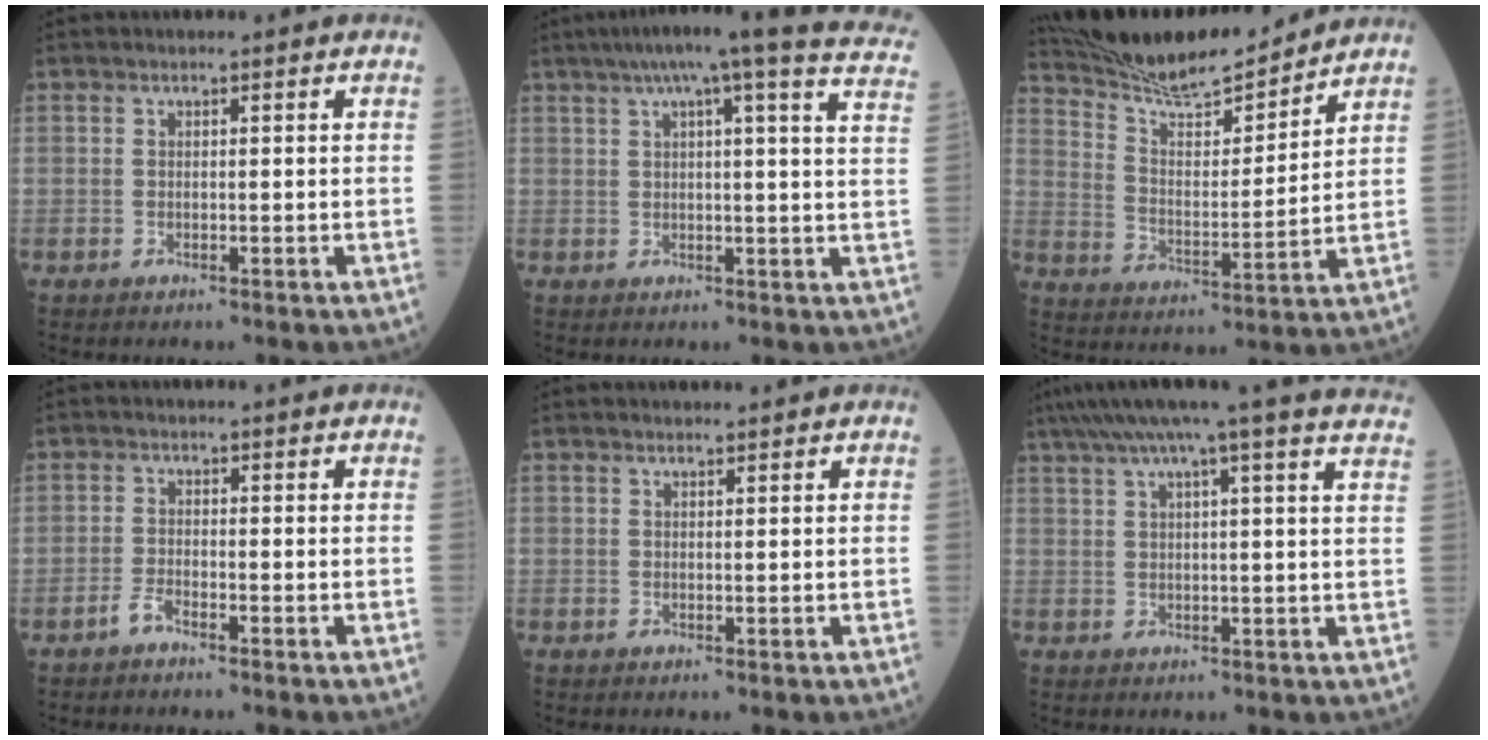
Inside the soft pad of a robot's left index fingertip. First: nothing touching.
{"total": 22.0, "force": [18.1, 0.0, 12.5], "torque": [-0.188, -0.009, 0.209]}
{"total": 14.9, "force": [14.2, 1.1, 4.5], "torque": [-0.090, 0.003, 0.244]}
{"total": 1.4, "force": [-1.3, 0.1, 0.7], "torque": [-0.022, -0.001, -0.028]}
{"total": 1.7, "force": [1.6, 0.2, 0.4], "torque": [-0.009, 0.012, 0.027]}
{"total": 20.9, "force": [17.7, -1.5, 11.0], "torque": [-0.184, -0.004, 0.220]}